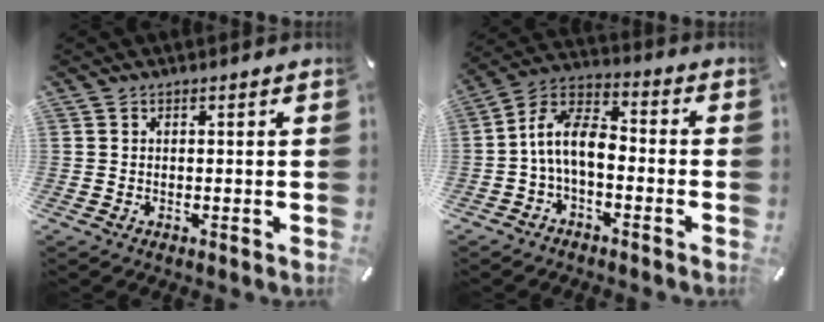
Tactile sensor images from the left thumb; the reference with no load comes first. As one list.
[{"total": 10.2, "force": [-2.2, 5.7, 8.1], "torque": [-0.170, 0.010, -0.041]}]